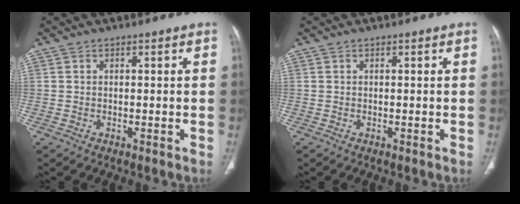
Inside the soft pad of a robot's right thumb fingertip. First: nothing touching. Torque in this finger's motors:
{"motor_torque": [-0.16, 0.07, -0.22, 0.58, 0.03]}